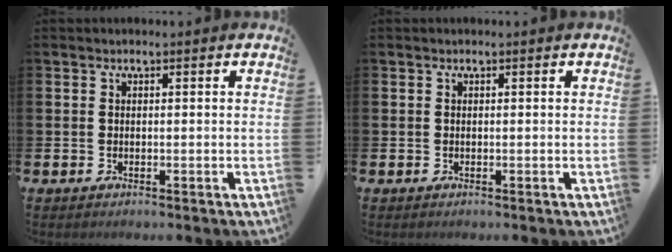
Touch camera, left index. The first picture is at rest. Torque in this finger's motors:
{"motor_torque": [0.00, 0.00, 0.01, 0.00]}